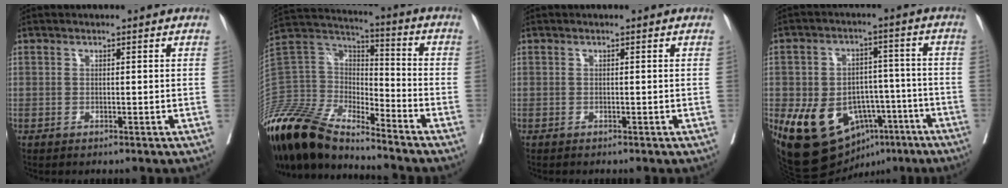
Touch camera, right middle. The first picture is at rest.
{"total": 21.6, "force": [-18.3, 5.5, 10.1], "torque": [-0.226, 0.004, -0.354]}
{"total": 0.0}
{"total": 17.1, "force": [-7.8, 11.4, 10.1], "torque": [-0.173, 0.022, -0.104]}